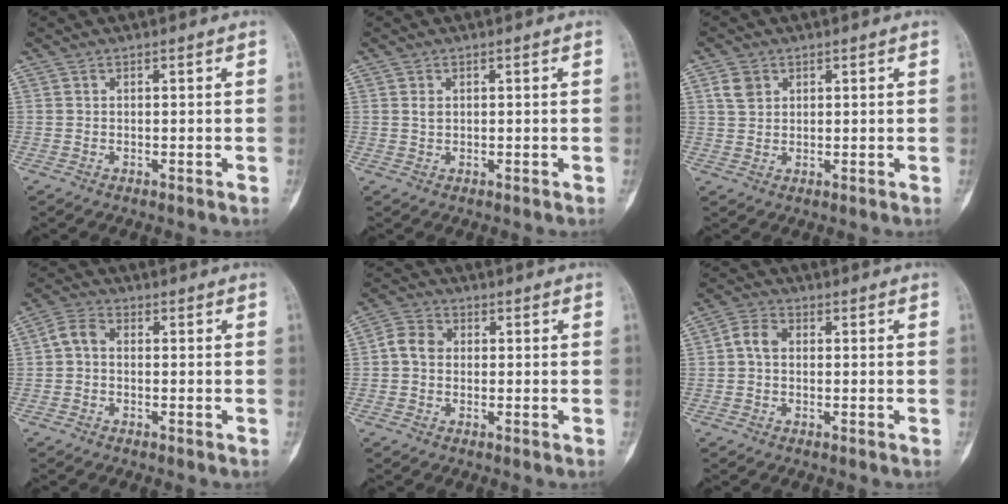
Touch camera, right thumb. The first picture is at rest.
{"total": 1.0, "force": [0.3, 0.7, 0.6], "torque": [-0.009, 0.001, 0.007]}
{"total": 3.3, "force": [1.6, 2.5, 1.5], "torque": [-0.017, 0.000, 0.032]}
{"total": 3.6, "force": [-0.2, 2.4, 2.7], "torque": [-0.049, 0.011, -0.015]}
{"total": 4.5, "force": [0.0, 3.7, 2.6], "torque": [-0.042, 0.013, -0.009]}
{"total": 3.8, "force": [0.1, 2.8, 2.6], "torque": [-0.046, 0.014, -0.006]}